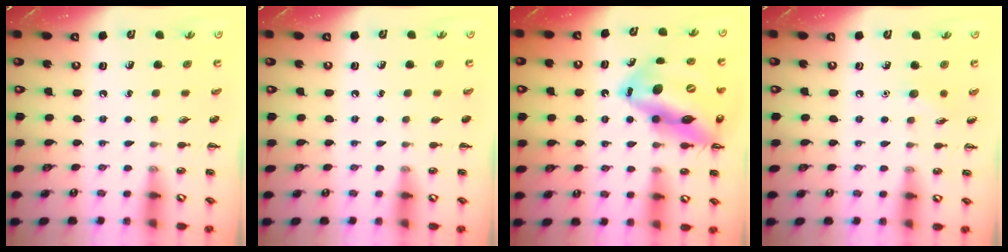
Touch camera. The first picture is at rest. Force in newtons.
{"total": 0.0}
{"total": 22.4, "press": 21.6, "slide": 5.7}
{"total": 5.1, "press": 4.9, "slide": 1.5}